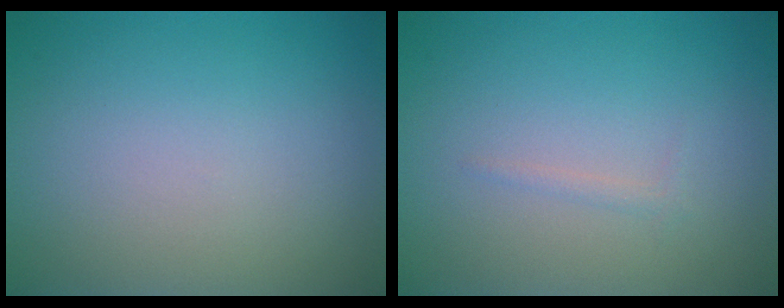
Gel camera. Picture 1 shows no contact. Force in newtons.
{"total": 0.6, "press": 0.6, "slide": 0.0}